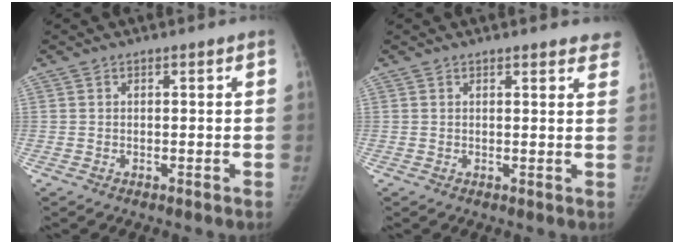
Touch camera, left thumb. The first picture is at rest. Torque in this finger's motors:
{"motor_torque": [-0.09, 0.15, -0.07, 0.26, 0.00]}